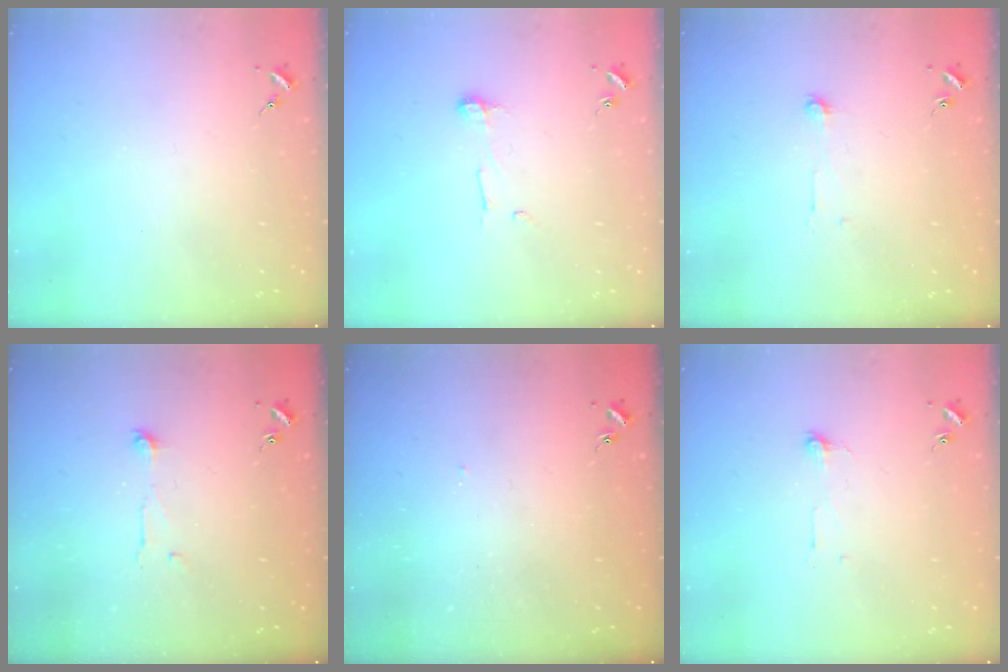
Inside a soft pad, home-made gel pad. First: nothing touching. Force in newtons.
{"total": 5.4, "press": 5.4, "slide": 0.2}
{"total": 3.9, "press": 3.9, "slide": 0.3}
{"total": 4.8, "press": 4.8, "slide": 0.4}
{"total": 2.7, "press": 2.7, "slide": 0.1}
{"total": 3.8, "press": 3.8, "slide": 0.3}